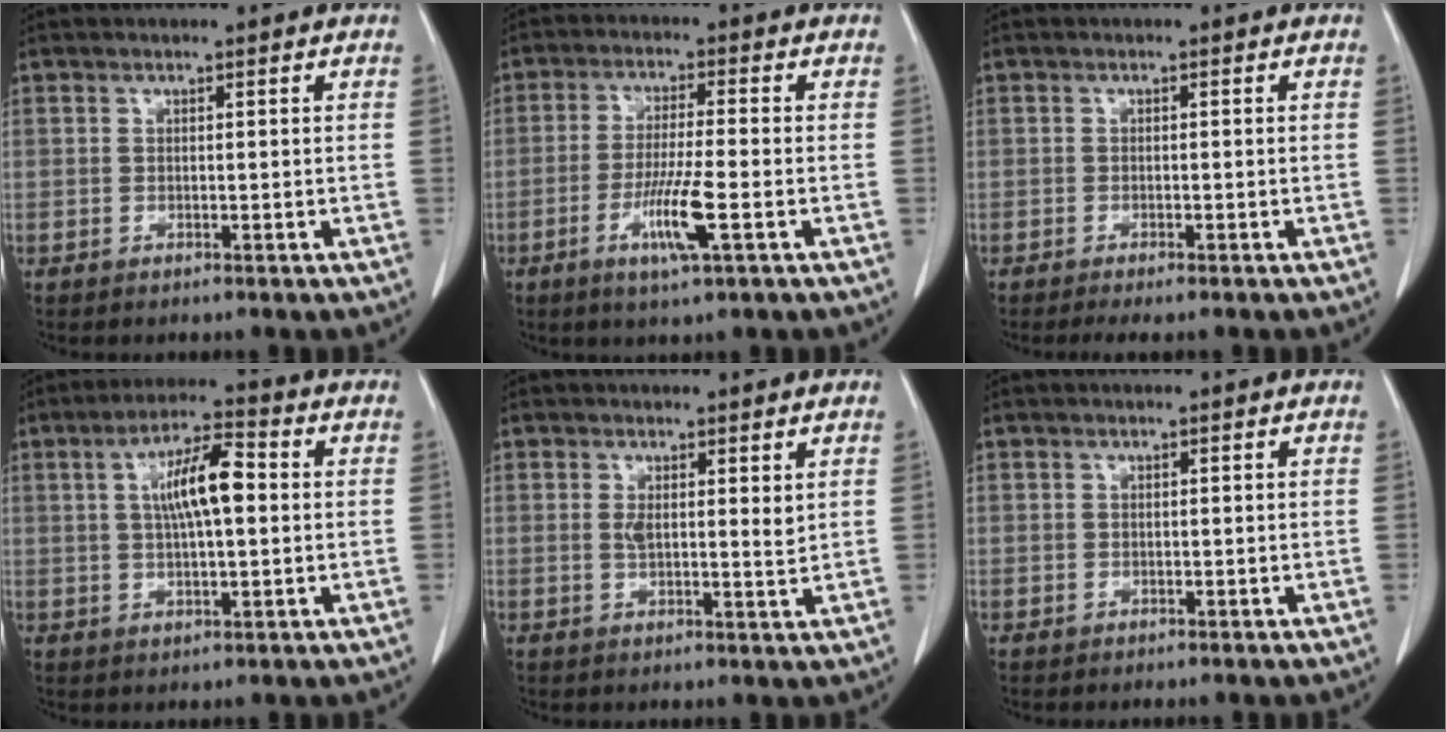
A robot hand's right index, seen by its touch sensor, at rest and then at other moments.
{"total": 7.6, "force": [-2.9, 0.0, 7.0], "torque": [-0.135, -0.015, -0.053]}
{"total": 3.4, "force": [-2.8, 0.4, 1.9], "torque": [-0.022, -0.008, -0.037]}
{"total": 8.6, "force": [1.3, 2.1, 8.3], "torque": [-0.152, 0.018, 0.019]}
{"total": 3.3, "force": [1.2, 0.9, 3.0], "torque": [-0.049, -0.010, 0.020]}
{"total": 0.6, "force": [0.0, 0.6, 0.0], "torque": [0.007, 0.005, -0.002]}